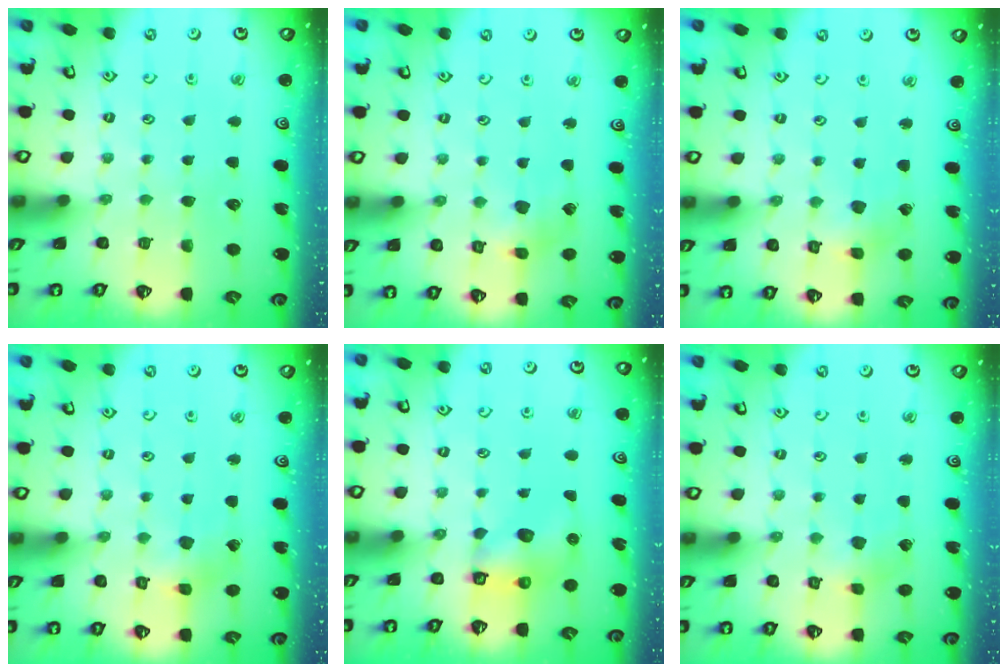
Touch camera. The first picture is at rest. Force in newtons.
{"total": 5.3, "press": 5.3, "slide": 0.6}
{"total": 2.2, "press": 2.2, "slide": 0.2}
{"total": 2.9, "press": 2.9, "slide": 0.3}
{"total": 6.8, "press": 6.8, "slide": 0.2}
{"total": 4.0, "press": 4.0, "slide": 0.3}